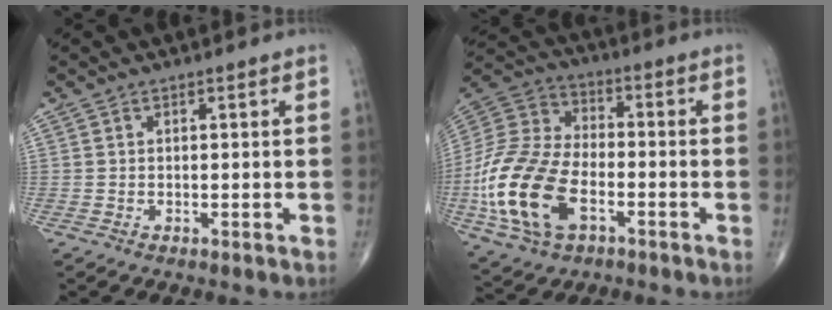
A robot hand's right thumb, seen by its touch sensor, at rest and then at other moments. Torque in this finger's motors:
{"motor_torque": [0.29, 1.11, 1.85, -0.31, 0.22]}